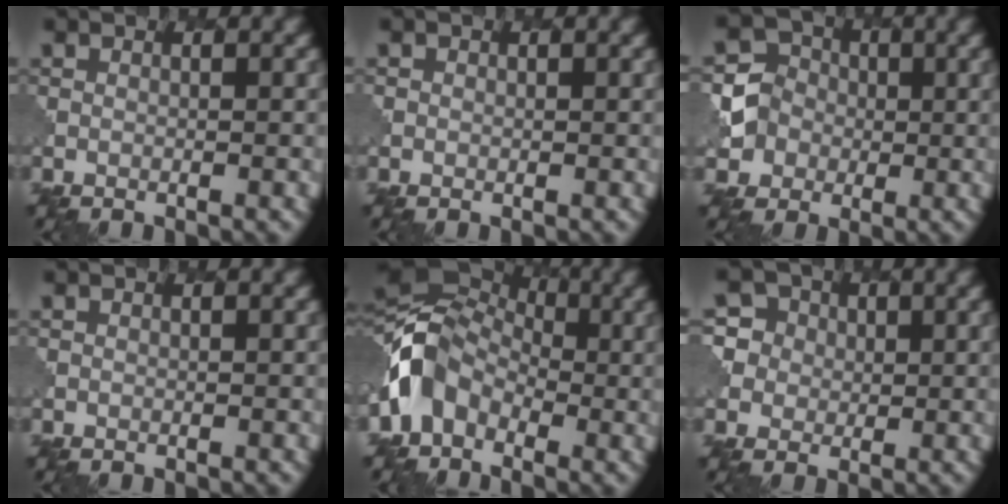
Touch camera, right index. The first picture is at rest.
{"total": 0.5, "force": [0.1, 0.5, -0.1], "torque": [0.002, -0.001, 0.005]}
{"total": 4.6, "force": [-0.4, 4.5, 0.7], "torque": [0.006, 0.012, -0.020]}
{"total": 0.0}
{"total": 7.2, "force": [-1.8, 5.5, 4.3], "torque": [-0.077, 0.009, -0.056]}
{"total": 5.7, "force": [1.4, 5.3, 1.5], "torque": [-0.029, 0.035, 0.008]}